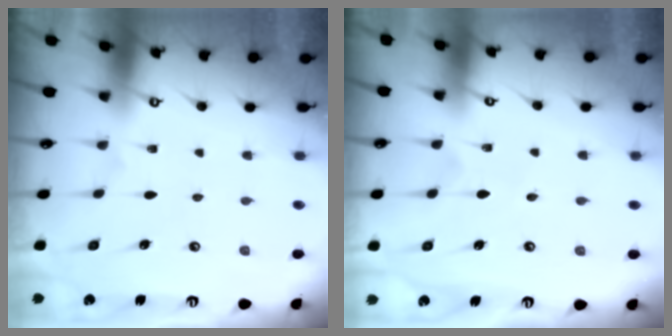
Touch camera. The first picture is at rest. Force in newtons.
{"total": 3.7, "press": 3.7, "slide": 0.4}